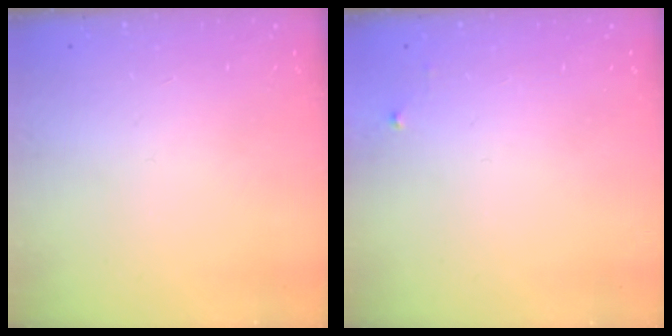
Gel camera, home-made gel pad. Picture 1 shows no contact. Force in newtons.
{"total": 2.5, "press": 2.5, "slide": 0.4}